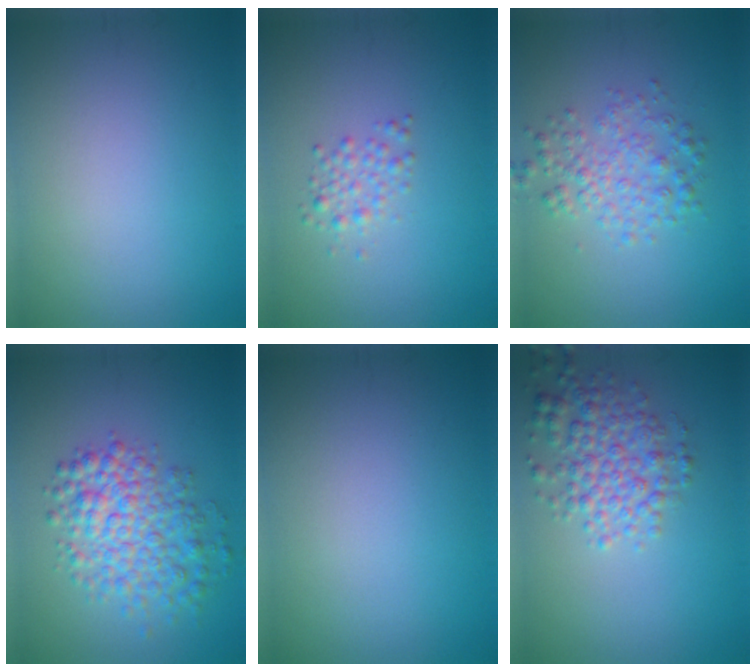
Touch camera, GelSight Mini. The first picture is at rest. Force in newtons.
{"total": 1.7, "press": 1.7, "slide": 0.0}
{"total": 3.1, "press": 3.1, "slide": 0.0}
{"total": 5.9, "press": 5.9, "slide": 0.2}
{"total": 0.0}
{"total": 4.2, "press": 4.2, "slide": 0.1}